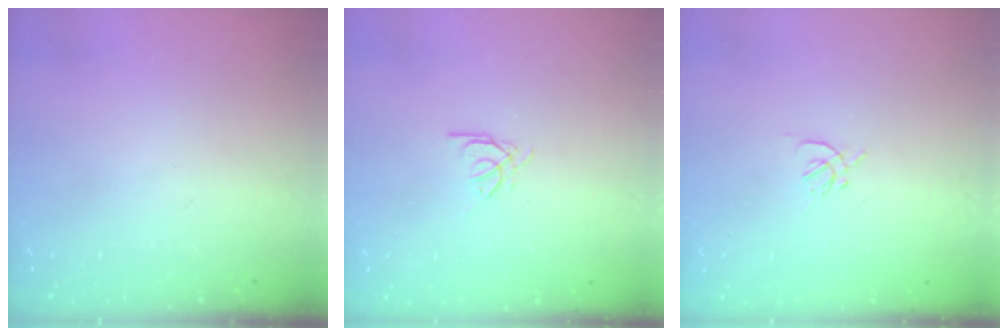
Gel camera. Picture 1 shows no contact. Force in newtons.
{"total": 0.7, "press": 0.6, "slide": 0.3}
{"total": 1.7, "press": 1.7, "slide": 0.5}